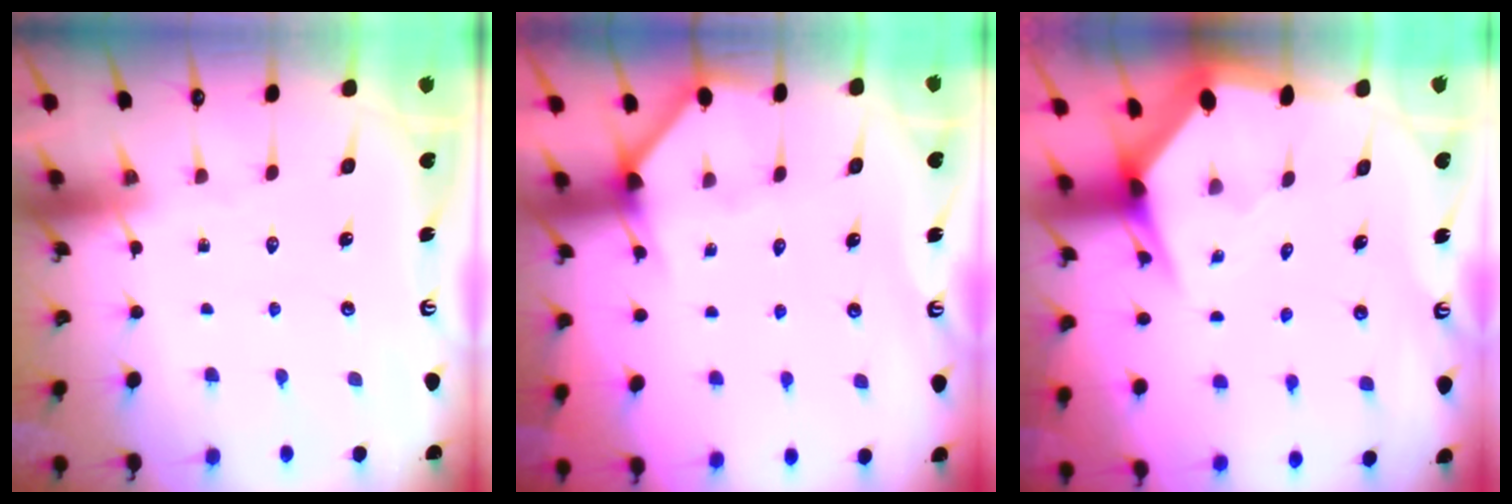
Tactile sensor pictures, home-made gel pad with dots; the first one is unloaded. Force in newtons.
{"total": 3.4, "press": 3.4, "slide": 0.2}
{"total": 3.1, "press": 3.1, "slide": 0.4}